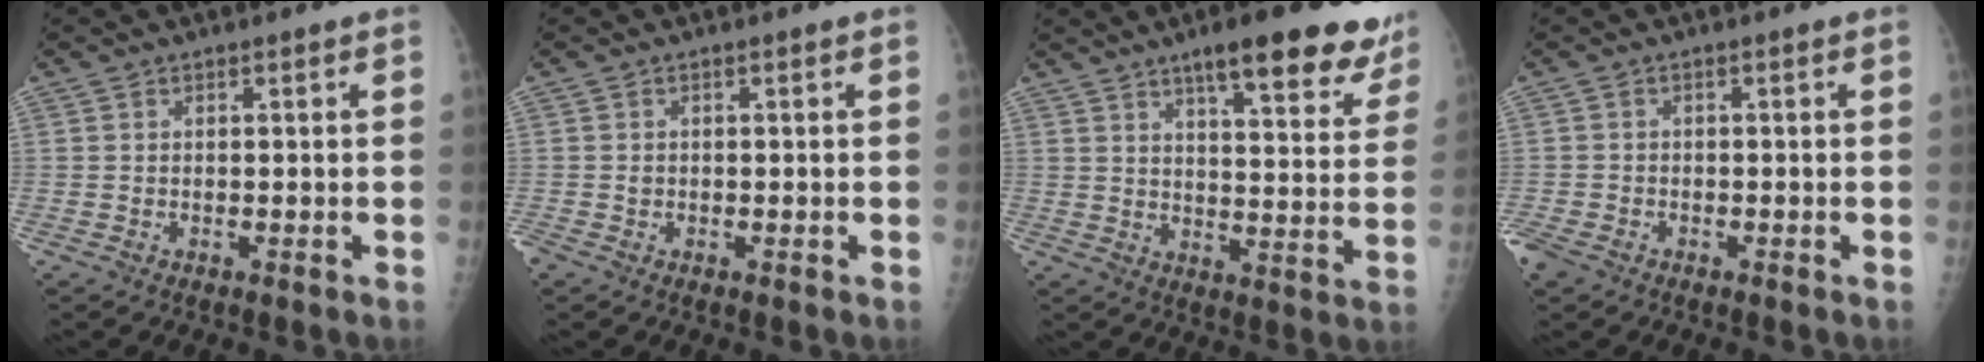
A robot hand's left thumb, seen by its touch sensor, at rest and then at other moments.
{"total": 1.0, "force": [-0.2, 0.9, 0.5], "torque": [-0.008, 0.002, -0.003]}
{"total": 18.0, "force": [12.8, 4.5, 11.8], "torque": [-0.118, -0.054, 0.164]}
{"total": 3.5, "force": [-2.3, 2.3, 1.4], "torque": [-0.037, -0.001, -0.042]}